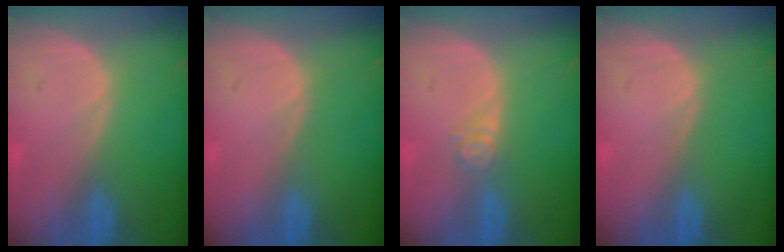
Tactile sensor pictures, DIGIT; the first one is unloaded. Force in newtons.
{"total": 0.0}
{"total": 2.7, "press": 2.2, "slide": 1.5}
{"total": 0.0}